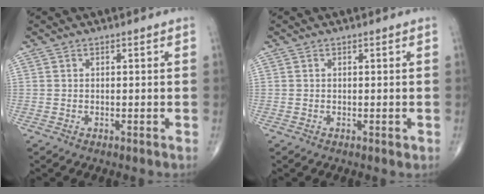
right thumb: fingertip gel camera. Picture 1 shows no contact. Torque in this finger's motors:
{"motor_torque": [-0.19, -0.03, 0.11, 0.05, -0.01]}